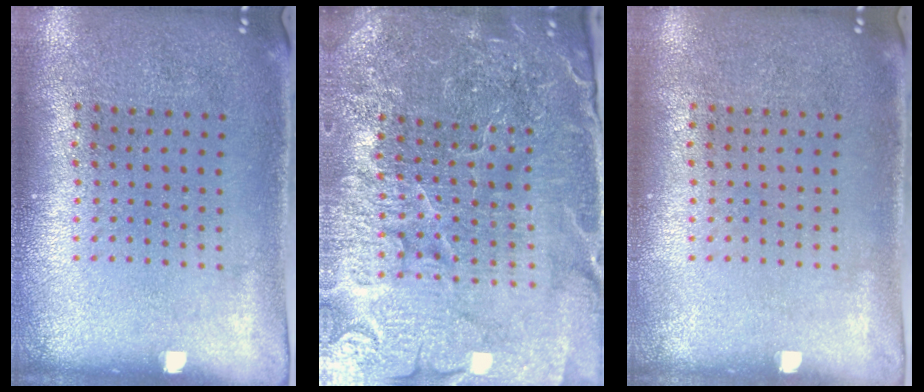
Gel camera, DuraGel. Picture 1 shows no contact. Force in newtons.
{"total": 5.7, "press": 5.1, "slide": 2.4}
{"total": 0.0}